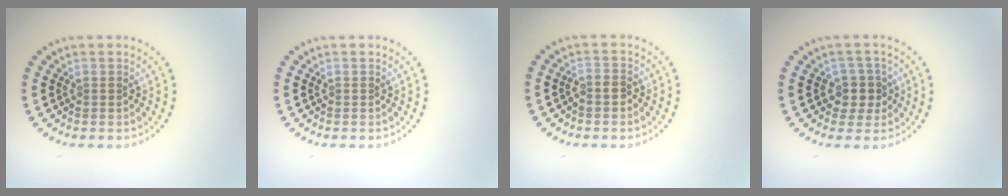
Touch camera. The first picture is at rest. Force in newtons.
{"total": 0.0}
{"total": 1.1, "press": 0.9, "slide": 0.6}
{"total": 2.4, "press": 2.0, "slide": 1.3}